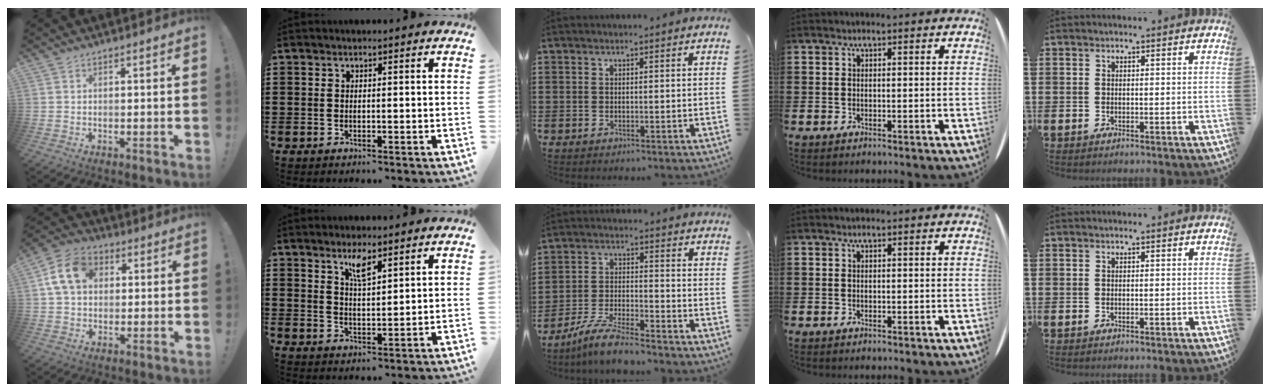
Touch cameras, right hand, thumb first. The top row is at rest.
{"thumb": {"total": 11.9, "force": [3.3, 9.0, 7.0], "torque": [-0.118, 0.008, 0.066]}, "index": {"total": 3.9, "force": [2.7, 0.9, 2.6], "torque": [-0.051, 0.001, 0.046]}, "middle": {"total": 6.5, "force": [-5.8, 0.4, 3.0], "torque": [-0.074, -0.007, -0.115]}}